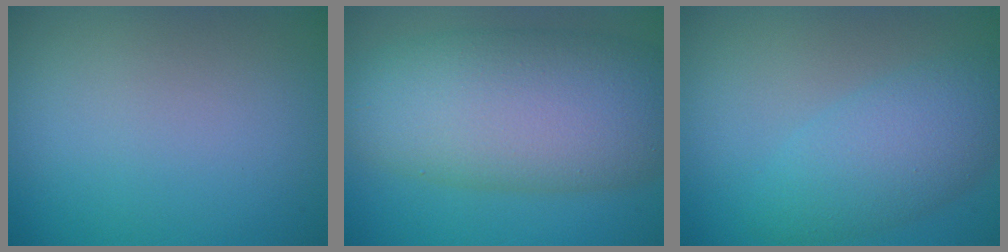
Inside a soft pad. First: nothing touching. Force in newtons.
{"total": 11.6, "press": 11.5, "slide": 0.5}
{"total": 4.8, "press": 4.8, "slide": 0.0}